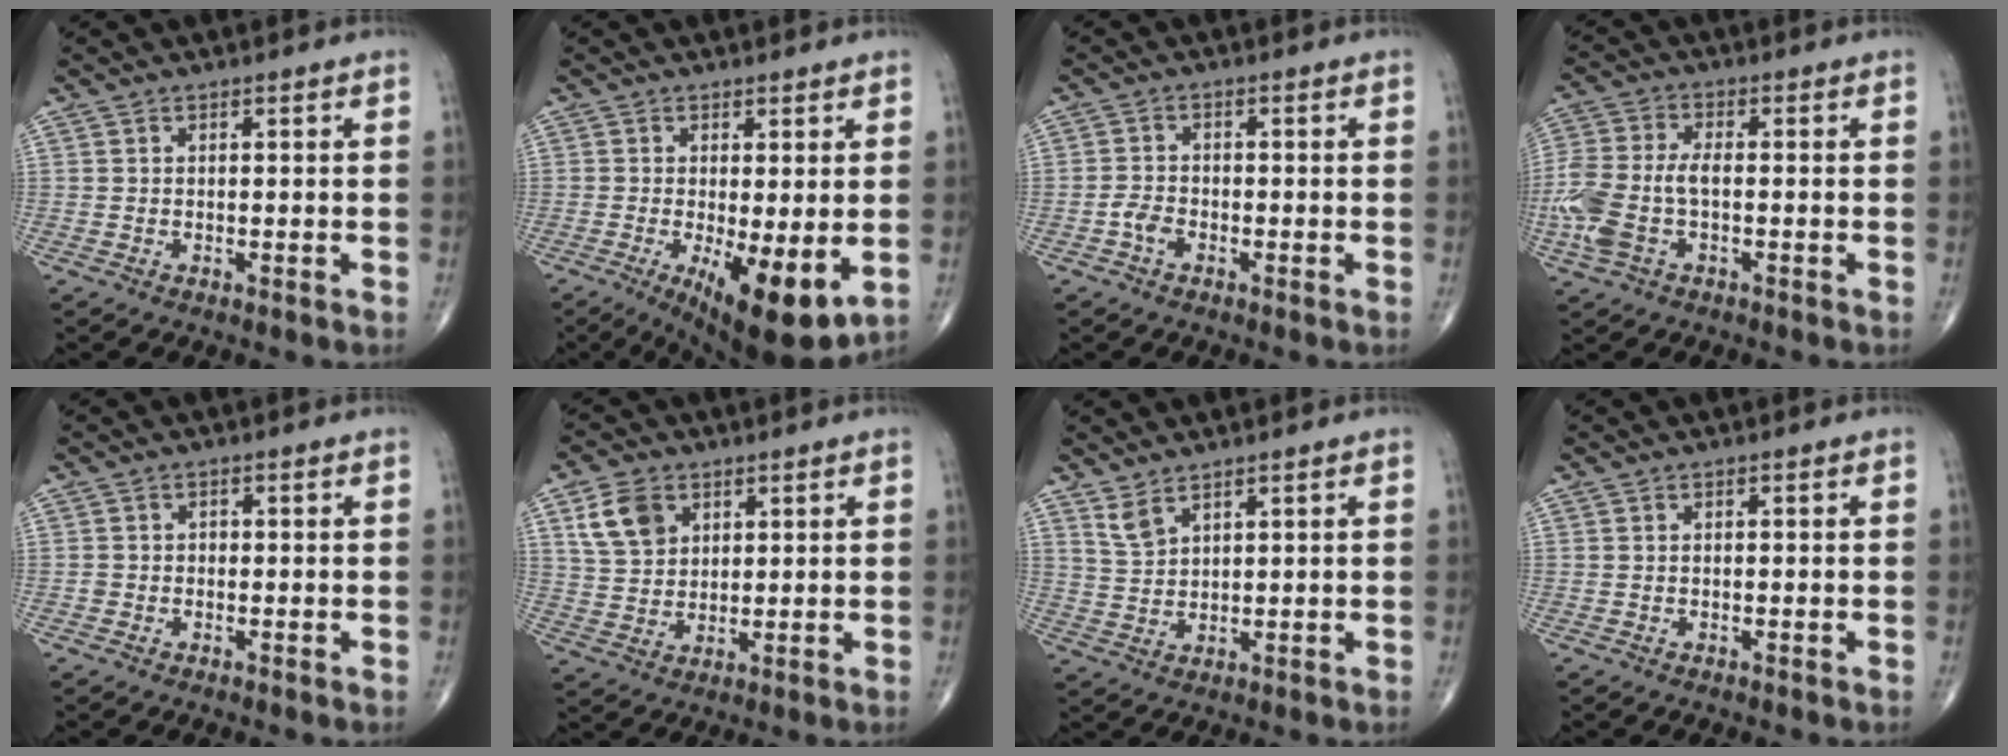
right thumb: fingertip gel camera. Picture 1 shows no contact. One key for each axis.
{"total": 11.6, "fx": -2.6, "fy": 3.7, "fz": 10.7, "tx": -0.159, "ty": -0.028, "tz": -0.029}
{"total": 2.6, "fx": -1.3, "fy": 1.6, "fz": 1.5, "tx": -0.029, "ty": 0.009, "tz": -0.028}
{"total": 11.3, "fx": -2.3, "fy": 6.1, "fz": 9.2, "tx": -0.234, "ty": 0.018, "tz": -0.046}
{"total": 1.3, "fx": -0.4, "fy": 1.2, "fz": 0.2, "tx": 0.006, "ty": 0.007, "tz": -0.010}
{"total": 8.2, "fx": 3.6, "fy": 5.9, "fz": 4.3, "tx": -0.062, "ty": -0.010, "tz": 0.073}
{"total": 3.4, "fx": 2.6, "fy": 1.3, "fz": 1.8, "tx": -0.034, "ty": -0.015, "tz": 0.062}
{"total": 0.0}